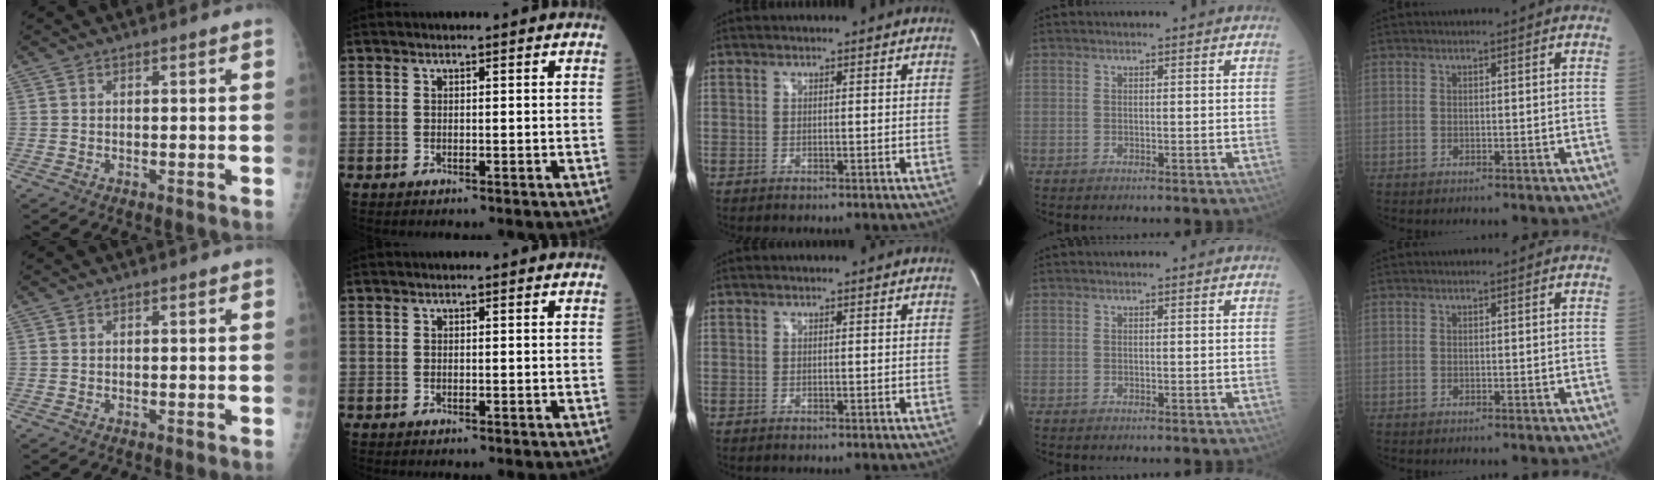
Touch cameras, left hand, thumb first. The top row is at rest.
{}